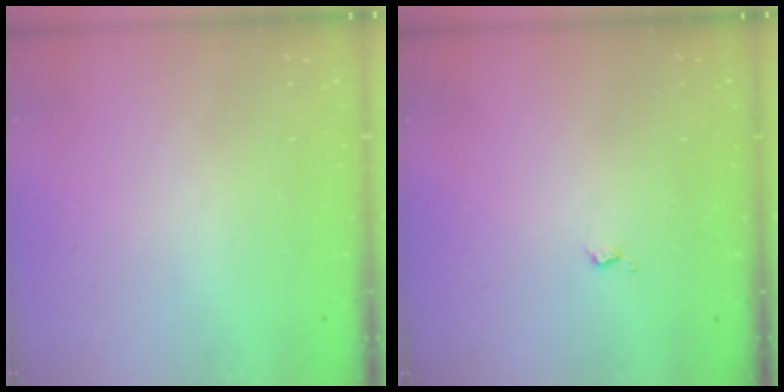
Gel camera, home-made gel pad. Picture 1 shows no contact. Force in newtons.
{"total": 2.7, "press": 2.6, "slide": 0.5}